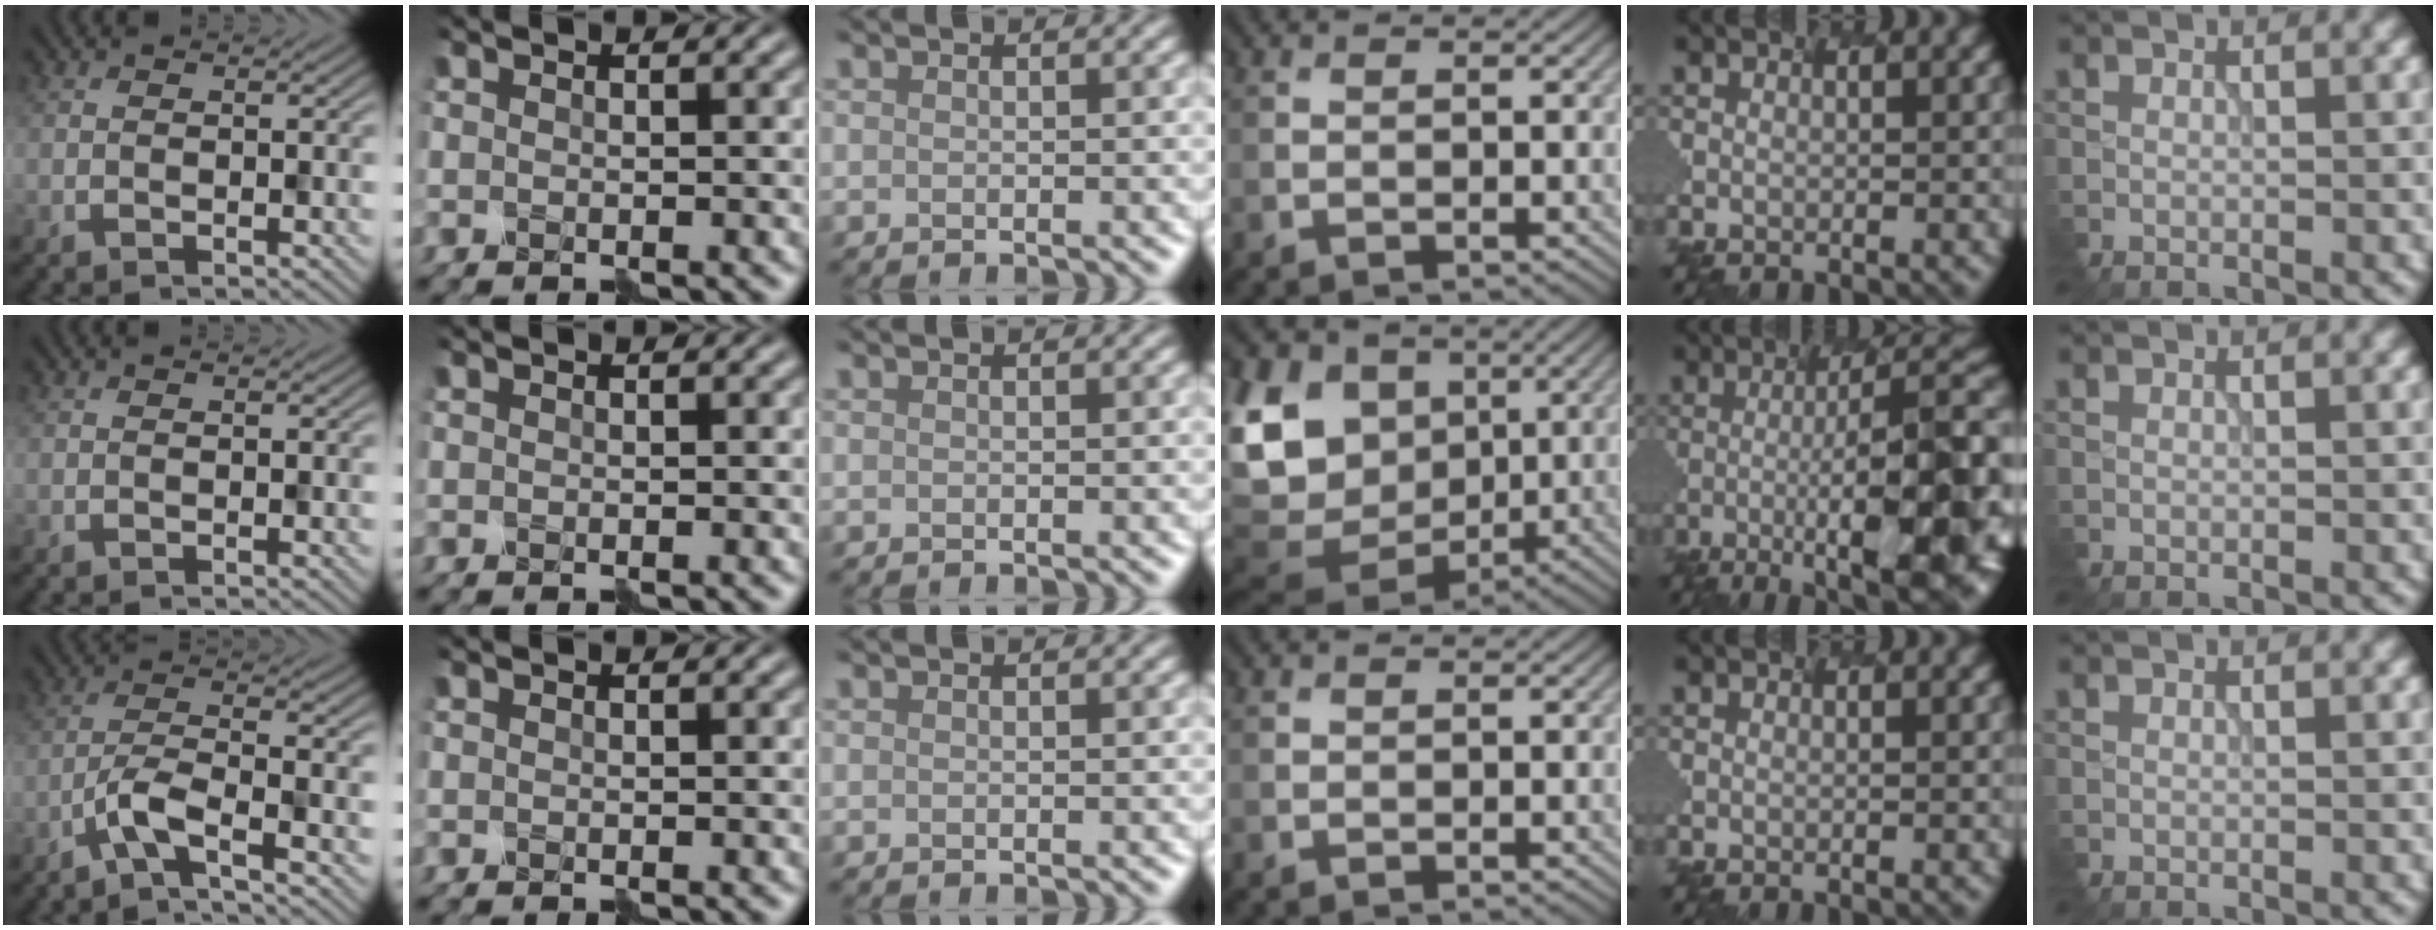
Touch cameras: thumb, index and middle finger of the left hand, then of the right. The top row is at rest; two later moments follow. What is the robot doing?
{"motion": "disassemble", "object": "velcro strap"}